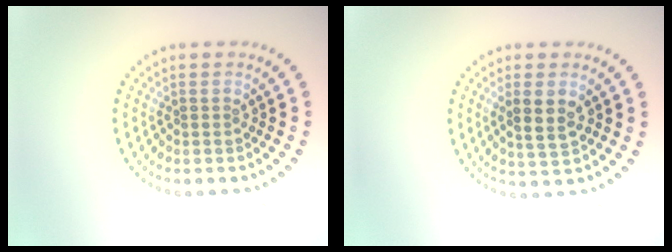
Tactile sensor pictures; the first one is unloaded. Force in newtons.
{"total": 2.6, "press": 2.6, "slide": 0.4}